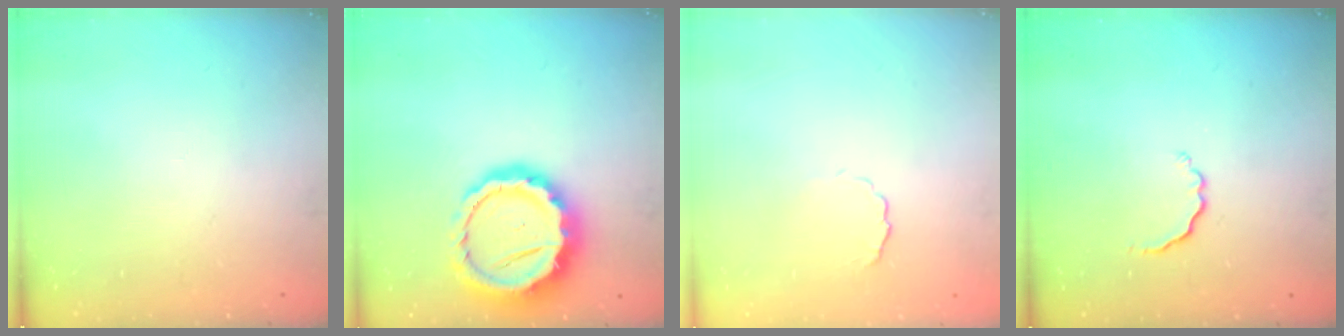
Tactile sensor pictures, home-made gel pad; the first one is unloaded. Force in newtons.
{"total": 15.5, "press": 15.2, "slide": 2.7}
{"total": 2.4, "press": 2.4, "slide": 0.5}
{"total": 2.7, "press": 2.6, "slide": 0.8}